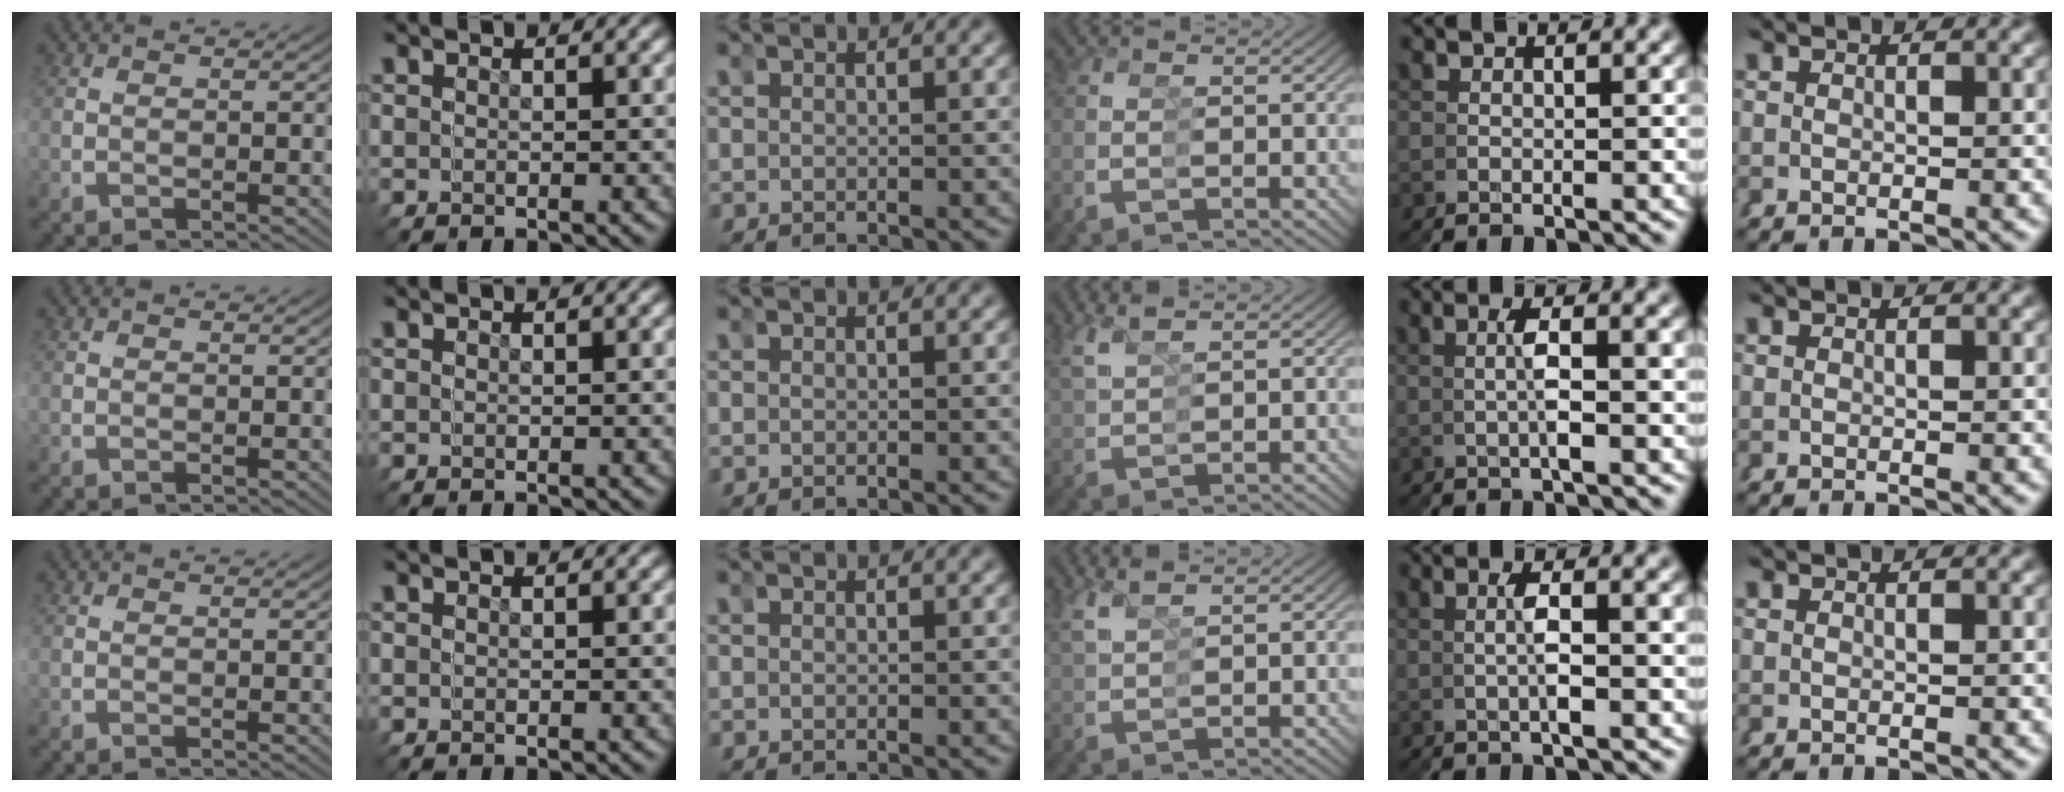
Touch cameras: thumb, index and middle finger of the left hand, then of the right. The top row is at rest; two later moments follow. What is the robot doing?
{"motion": "grasp_and_lifting", "object": "pipette"}